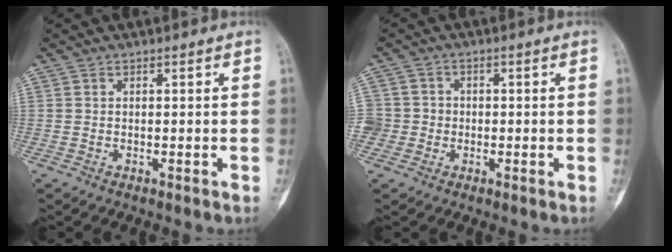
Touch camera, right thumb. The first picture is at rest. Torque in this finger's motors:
{"motor_torque": [0.22, 0.40, 0.28, -0.32, -0.01]}